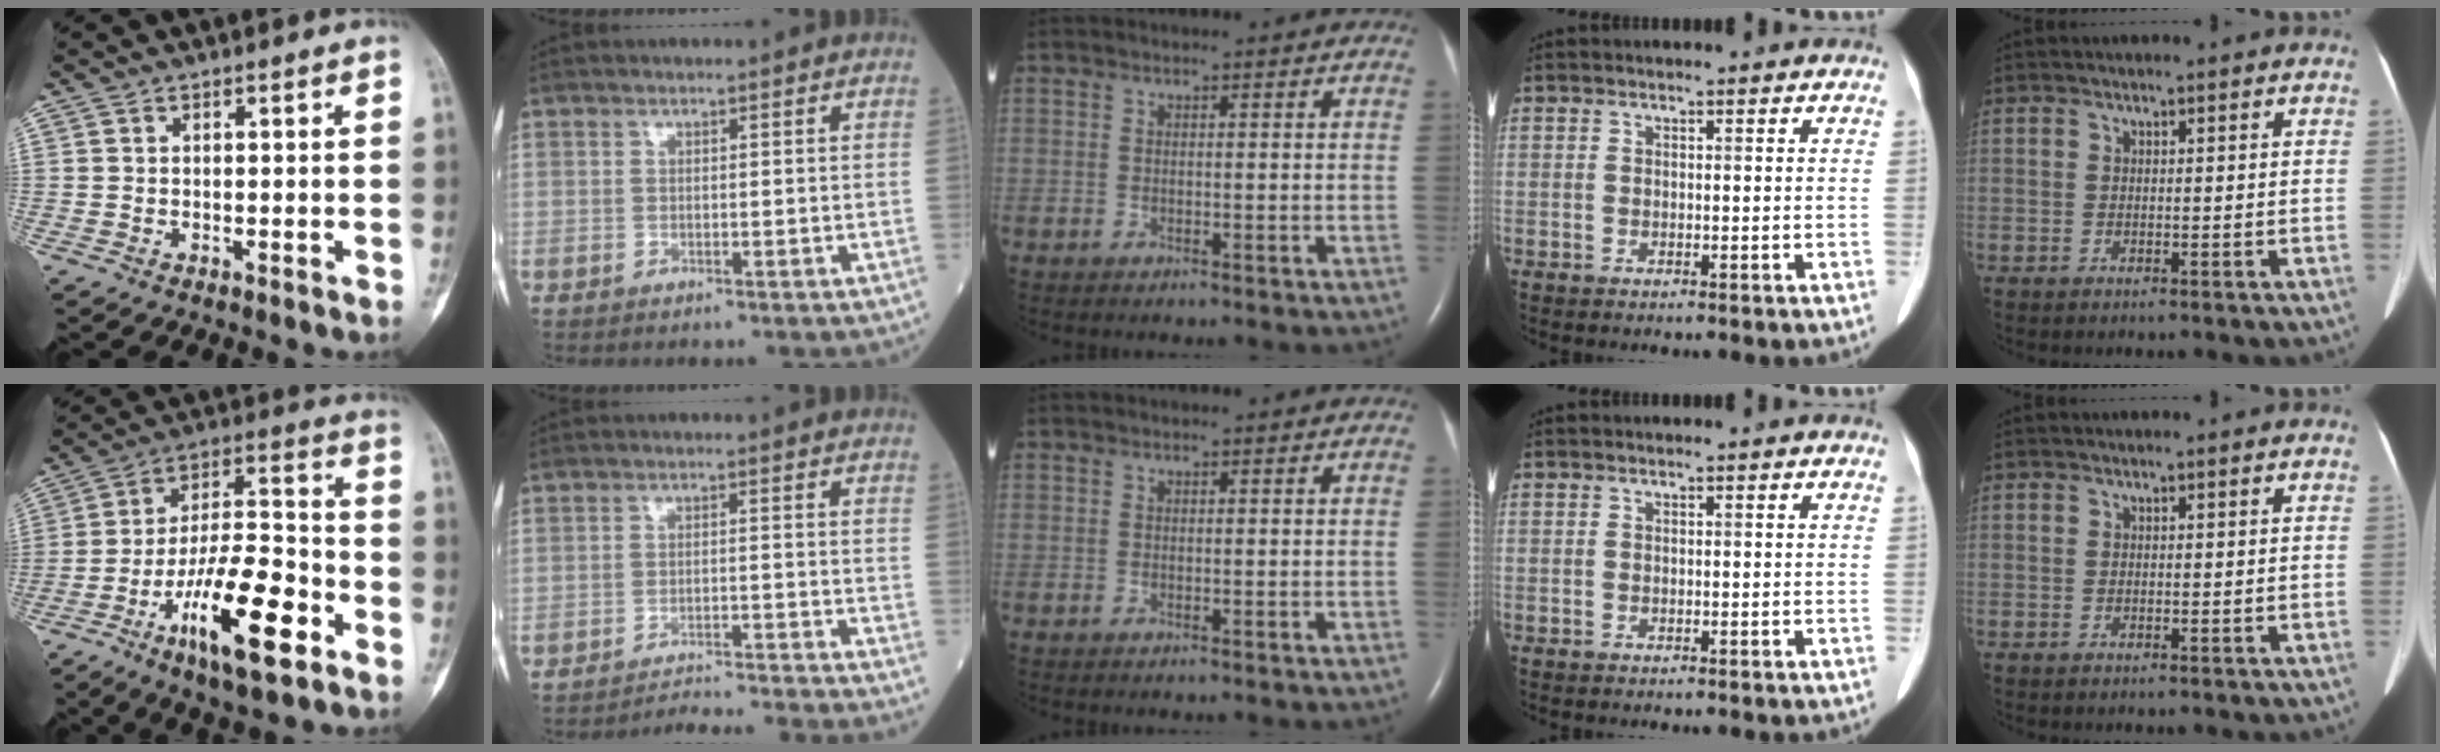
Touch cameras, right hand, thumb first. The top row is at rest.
{"thumb": {"total": 18.8, "force": [-8.7, 5.7, 15.7], "torque": [-0.264, 0.052, -0.143]}, "index": {"total": 10.1, "force": [-9.7, -2.5, 1.5], "torque": [-0.006, -0.011, -0.143]}}